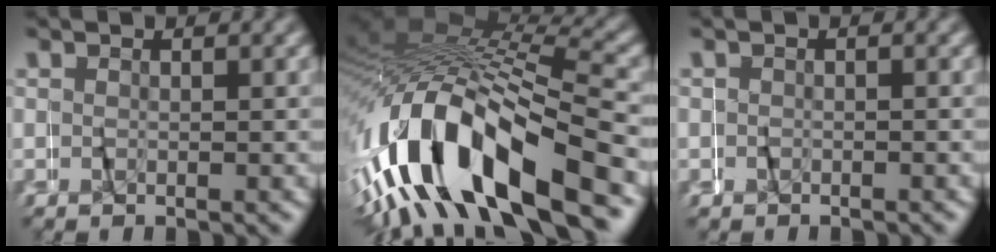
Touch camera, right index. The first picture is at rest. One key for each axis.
{"total": 13.2, "fx": -3.2, "fy": 6.9, "fz": 10.7, "tx": -0.247, "ty": 0.002, "tz": -0.047}
{"total": 0.6, "fx": -0.1, "fy": 0.3, "fz": -0.5, "tx": -0.002, "ty": 0.006, "tz": -0.005}